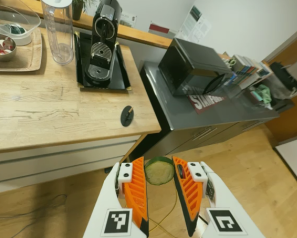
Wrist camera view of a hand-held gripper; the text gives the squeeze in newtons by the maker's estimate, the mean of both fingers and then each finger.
{"total": 7.2, "left": 7.4, "right": 7.0}